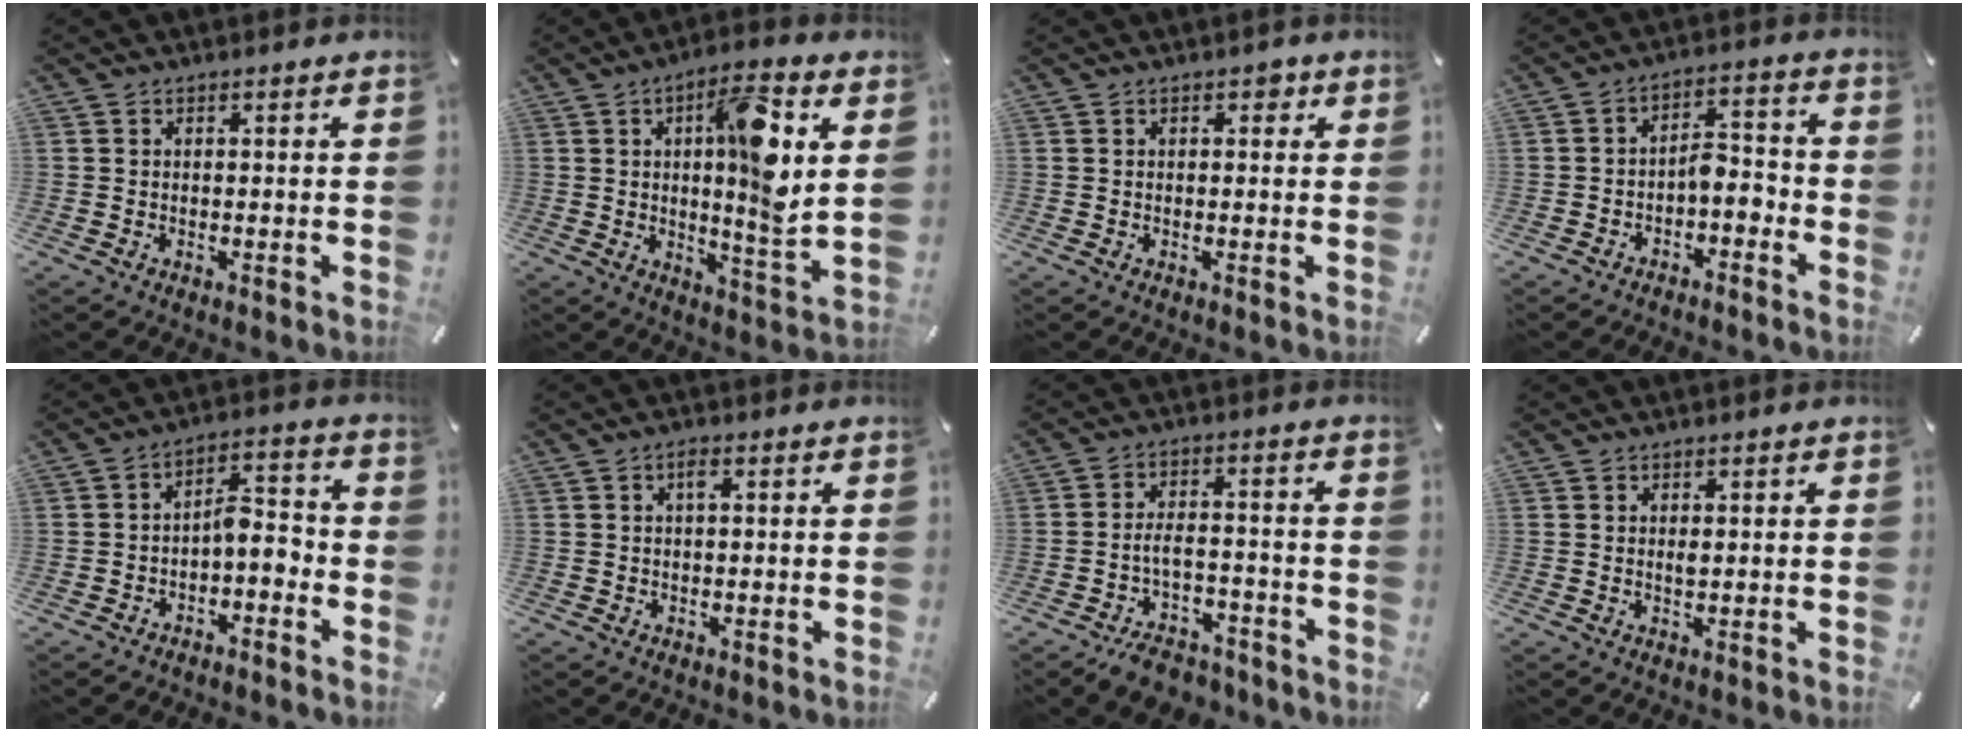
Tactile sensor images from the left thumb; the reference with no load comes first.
{"total": 14.0, "force": [4.0, 3.4, 13.0], "torque": [-0.193, -0.012, 0.059]}
{"total": 2.0, "force": [0.6, 1.3, 1.4], "torque": [-0.013, 0.001, 0.005]}
{"total": 6.0, "force": [-2.6, 3.3, 4.2], "torque": [-0.061, 0.020, -0.049]}
{"total": 6.2, "force": [-2.5, 3.4, 4.5], "torque": [-0.069, 0.020, -0.049]}
{"total": 1.6, "force": [0.3, 0.5, 1.5], "torque": [-0.031, 0.005, 0.003]}
{"total": 6.6, "force": [-4.4, 3.1, 3.8], "torque": [-0.072, 0.021, -0.082]}
{"total": 0.9, "force": [0.2, 0.3, 0.8], "torque": [-0.016, -0.001, 0.003]}